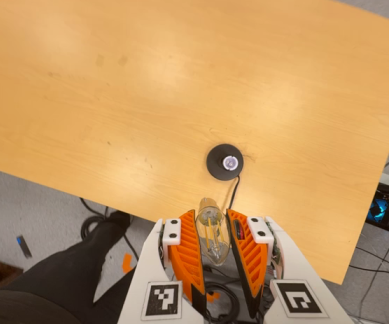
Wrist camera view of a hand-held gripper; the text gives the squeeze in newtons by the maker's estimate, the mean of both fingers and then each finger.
{"total": 10.3, "left": 10.5, "right": 10.2}